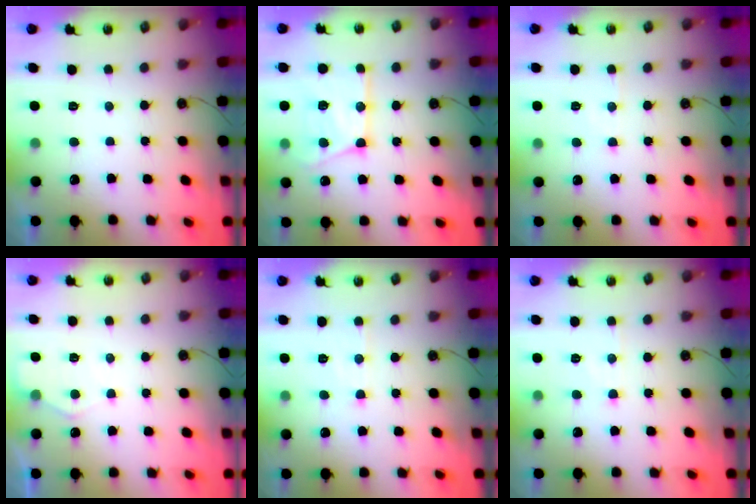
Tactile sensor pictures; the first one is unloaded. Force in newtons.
{"total": 16.3, "press": 16.2, "slide": 1.7}
{"total": 4.8, "press": 4.7, "slide": 0.5}
{"total": 4.5, "press": 4.4, "slide": 0.6}
{"total": 6.6, "press": 6.6, "slide": 0.6}
{"total": 5.2, "press": 5.1, "slide": 0.9}